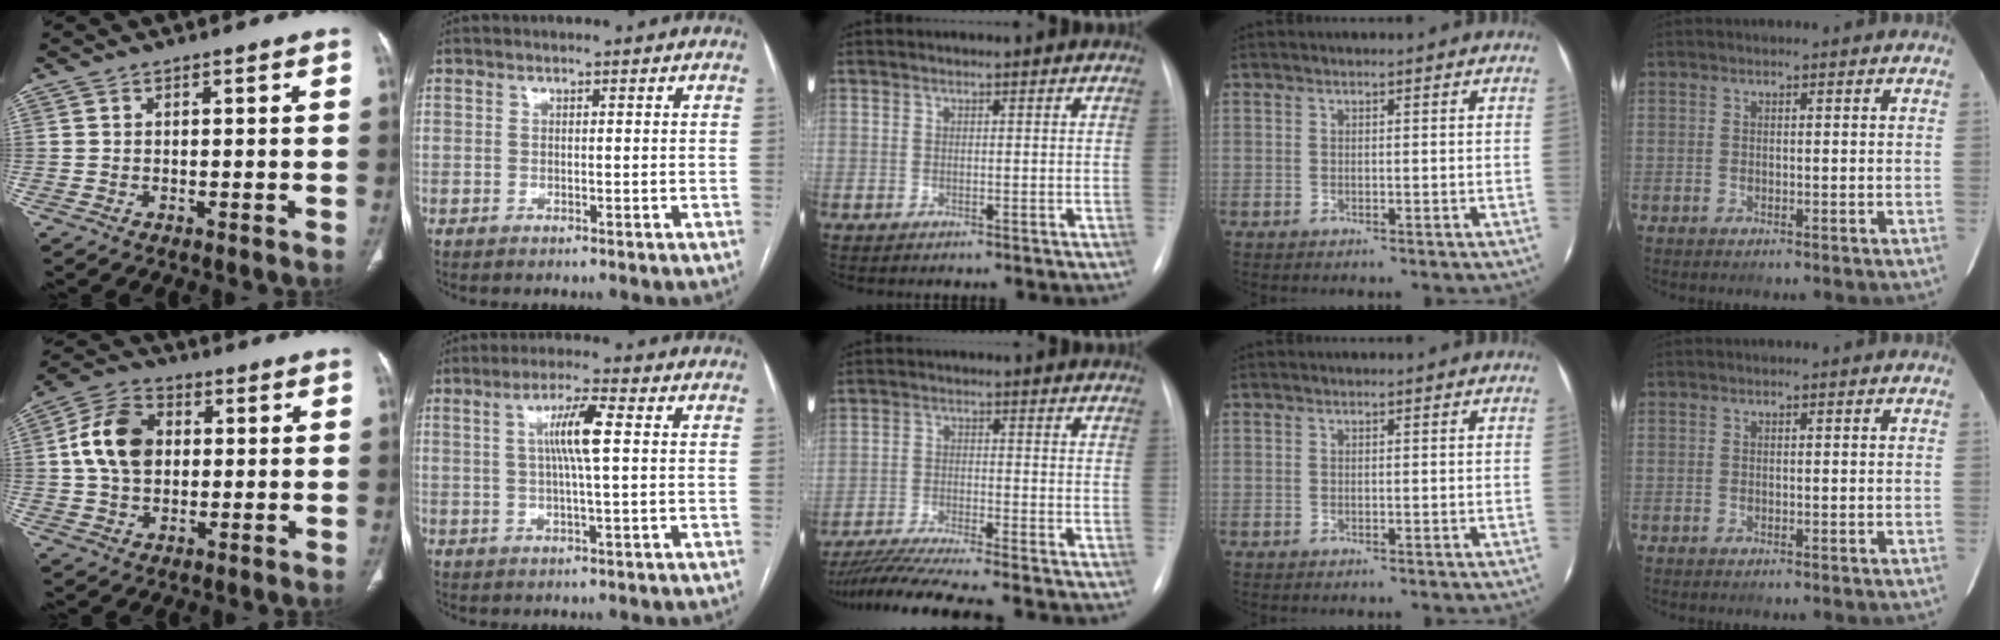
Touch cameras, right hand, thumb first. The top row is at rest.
{"thumb": {"total": 11.5, "force": [1.3, 8.4, 7.9], "torque": [-0.133, 0.016, 0.017]}, "index": {"total": 6.6, "force": [1.2, 0.2, 6.5], "torque": [-0.119, 0.005, 0.021]}, "middle": {"total": 12.2, "force": [-10.7, -0.7, 5.7], "torque": [-0.089, -0.020, -0.172]}}